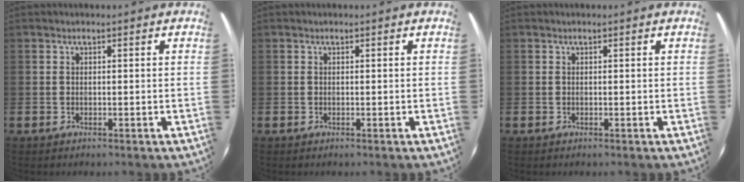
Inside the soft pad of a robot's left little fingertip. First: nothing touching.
{"total": 0.0}
{"total": 0.0}